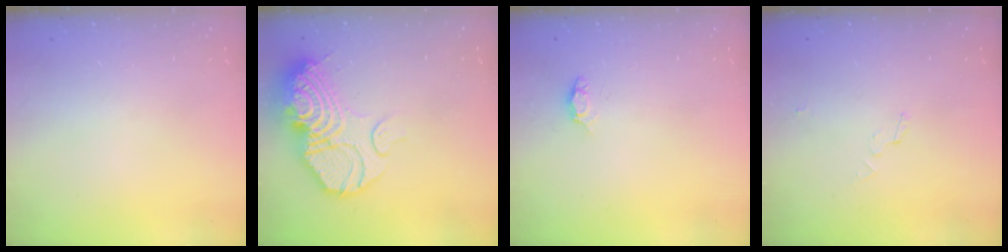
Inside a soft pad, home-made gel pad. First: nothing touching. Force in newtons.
{"total": 21.8, "press": 21.7, "slide": 2.0}
{"total": 3.2, "press": 3.2, "slide": 0.4}
{"total": 3.2, "press": 3.2, "slide": 0.3}